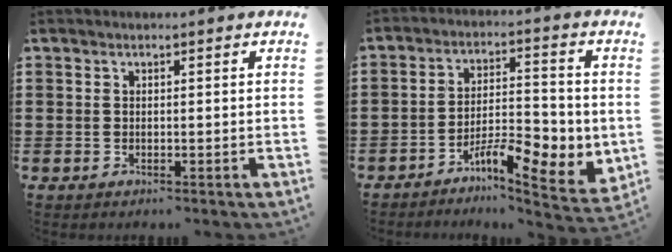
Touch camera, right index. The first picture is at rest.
{"total": 8.3, "force": [-4.1, 3.1, 6.5], "torque": [-0.097, 0.007, -0.071]}